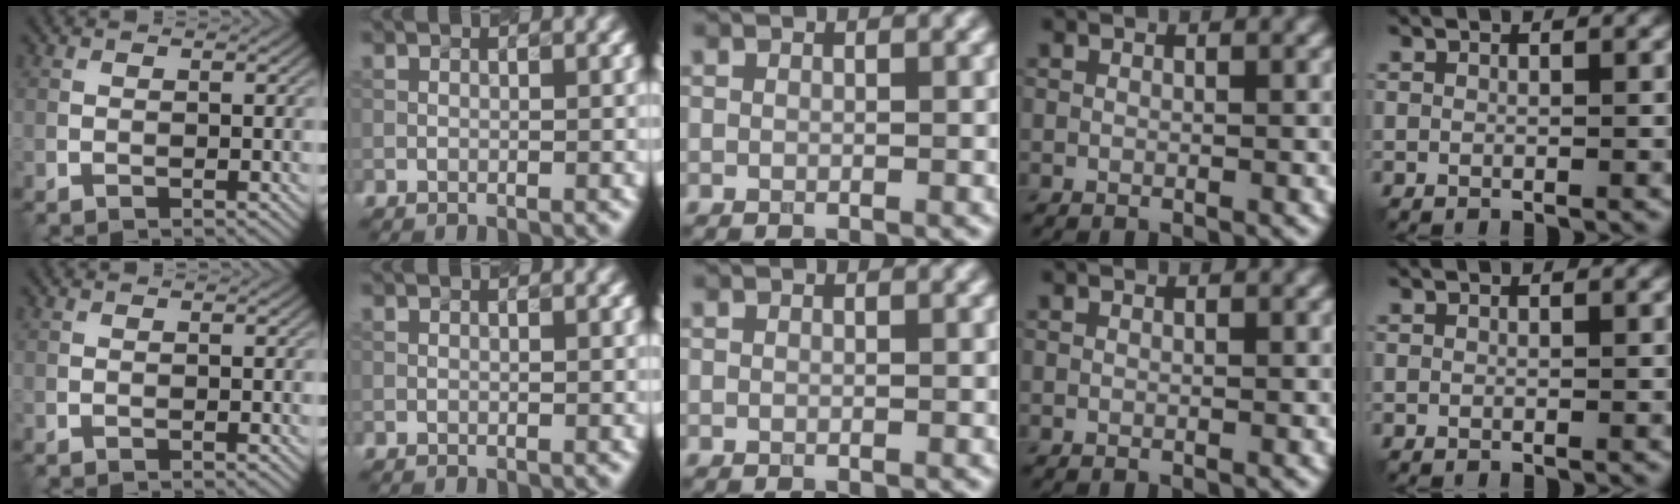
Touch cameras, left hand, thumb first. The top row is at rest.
{}